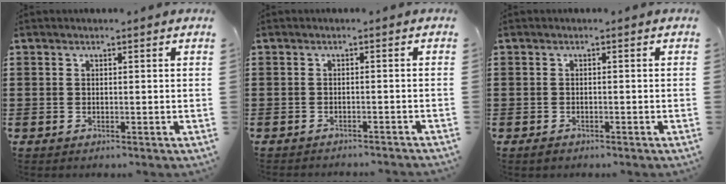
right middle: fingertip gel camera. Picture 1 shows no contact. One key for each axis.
{"total": 1.0, "fx": -1.0, "fy": -0.1, "fz": 0.1, "tx": -0.004, "ty": 0.002, "tz": -0.021}
{"total": 0.7, "fx": -0.5, "fy": 0.4, "fz": 0.1, "tx": -0.004, "ty": 0.000, "tz": -0.012}